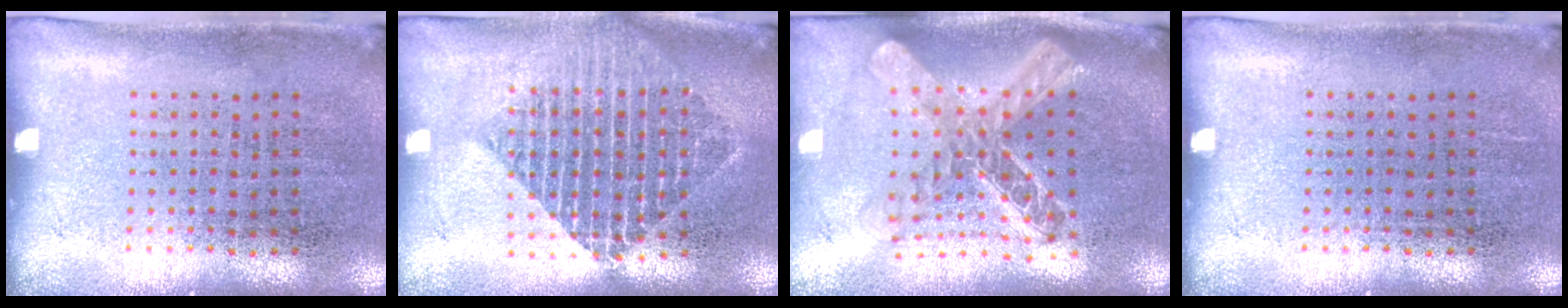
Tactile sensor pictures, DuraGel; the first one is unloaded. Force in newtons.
{"total": 1.8, "press": 1.6, "slide": 1.0}
{"total": 2.3, "press": 1.8, "slide": 1.4}
{"total": 0.0}